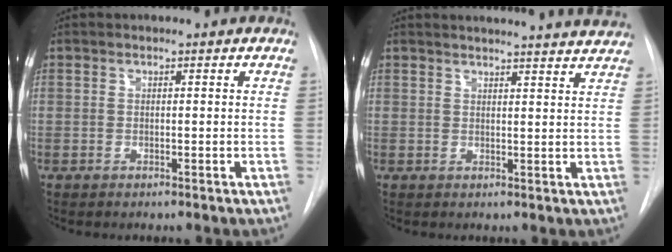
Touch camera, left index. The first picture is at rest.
{"total": 12.5, "force": [12.1, -0.5, 3.1], "torque": [-0.041, -0.028, 0.133]}